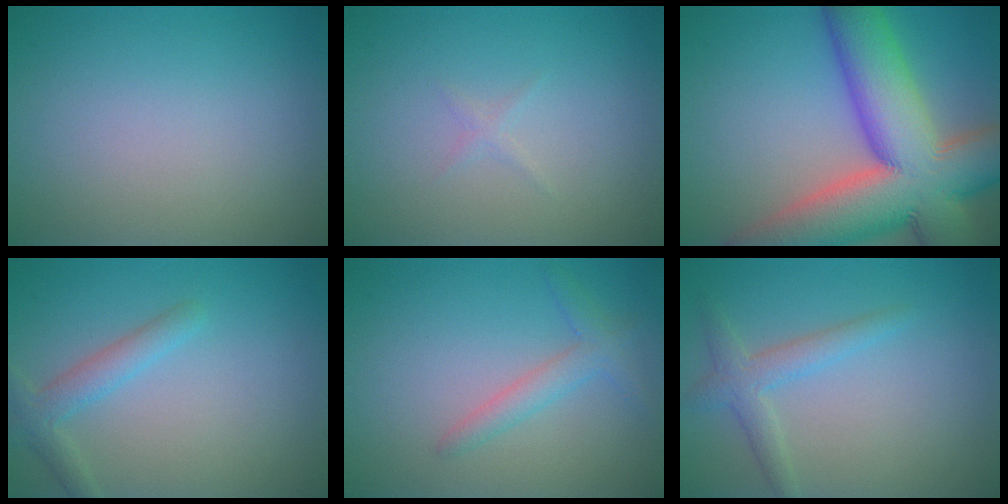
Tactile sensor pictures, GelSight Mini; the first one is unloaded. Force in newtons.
{"total": 0.5, "press": 0.5, "slide": 0.0}
{"total": 16.2, "press": 16.1, "slide": 1.0}
{"total": 2.5, "press": 2.5, "slide": 0.2}
{"total": 2.2, "press": 2.2, "slide": 0.1}
{"total": 2.4, "press": 2.4, "slide": 0.1}